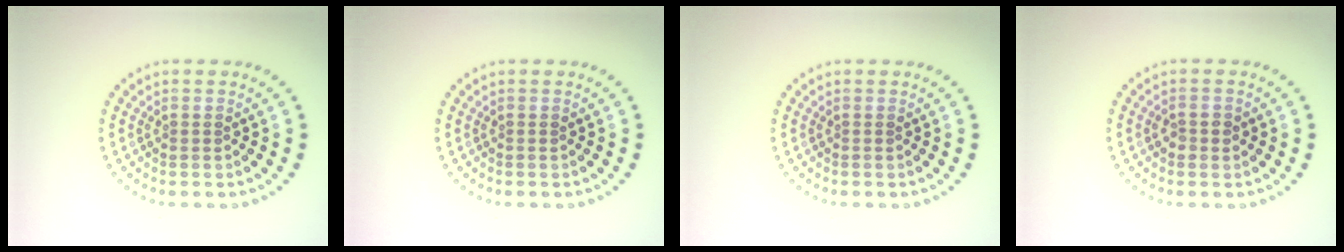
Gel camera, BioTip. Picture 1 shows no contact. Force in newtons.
{"total": 0.0}
{"total": 0.0}
{"total": 1.4, "press": 1.4, "slide": 0.3}